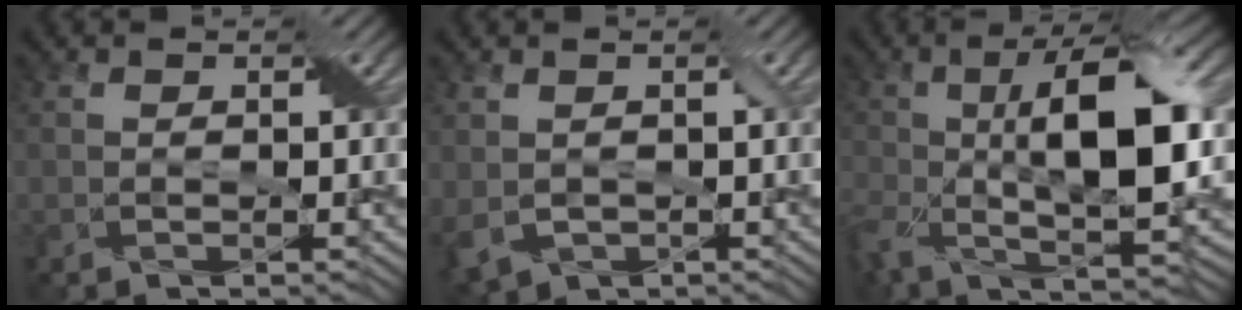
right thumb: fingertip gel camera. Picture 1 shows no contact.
{"total": 4.2, "force": [-0.9, 3.0, 2.7], "torque": [-0.080, -0.017, -0.013]}
{"total": 14.5, "force": [-0.6, 5.6, 13.4], "torque": [-0.248, 0.000, -0.019]}